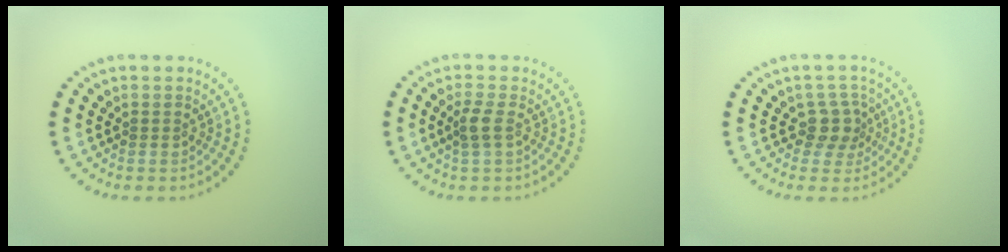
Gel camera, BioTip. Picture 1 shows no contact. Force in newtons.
{"total": 1.5, "press": 1.4, "slide": 0.7}
{"total": 2.4, "press": 1.8, "slide": 1.5}